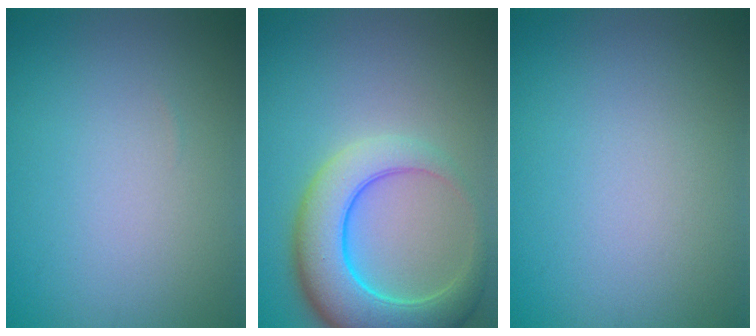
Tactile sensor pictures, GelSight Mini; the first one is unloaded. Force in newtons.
{"total": 7.6, "press": 7.6, "slide": 0.8}
{"total": 0.0}